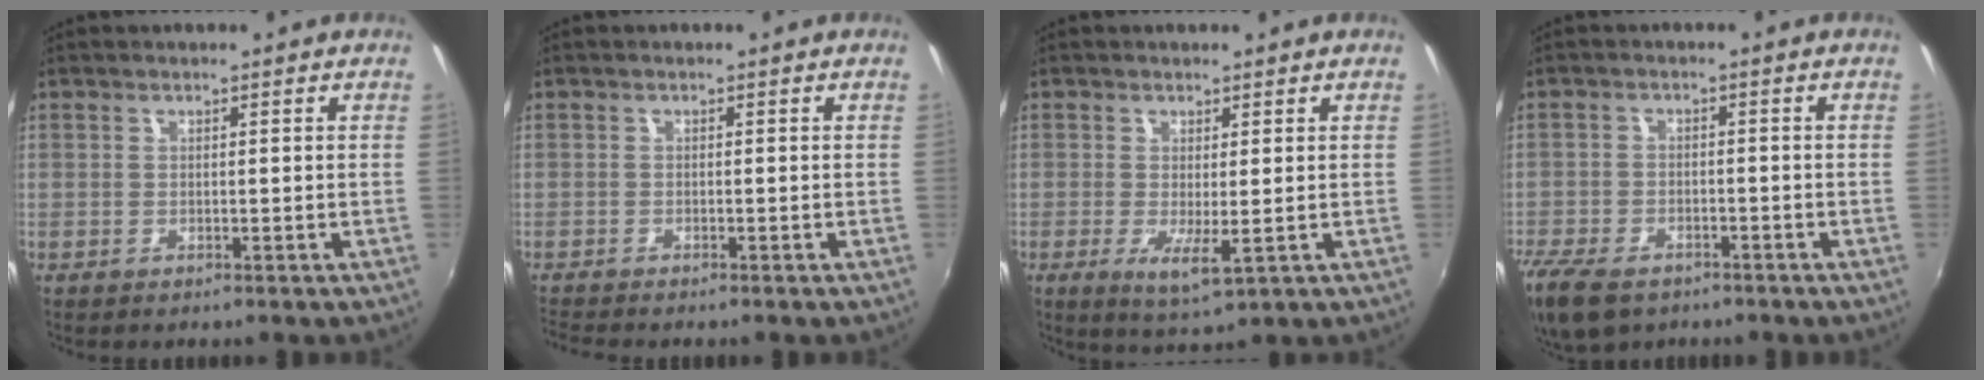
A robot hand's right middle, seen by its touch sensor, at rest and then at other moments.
{"total": 2.9, "force": [-2.7, -0.1, 1.0], "torque": [-0.028, -0.021, -0.053]}
{"total": 4.6, "force": [-0.3, 1.0, 4.5], "torque": [-0.079, -0.016, 0.001]}
{"total": 11.5, "force": [-7.9, 5.9, 5.9], "torque": [-0.159, -0.031, -0.143]}